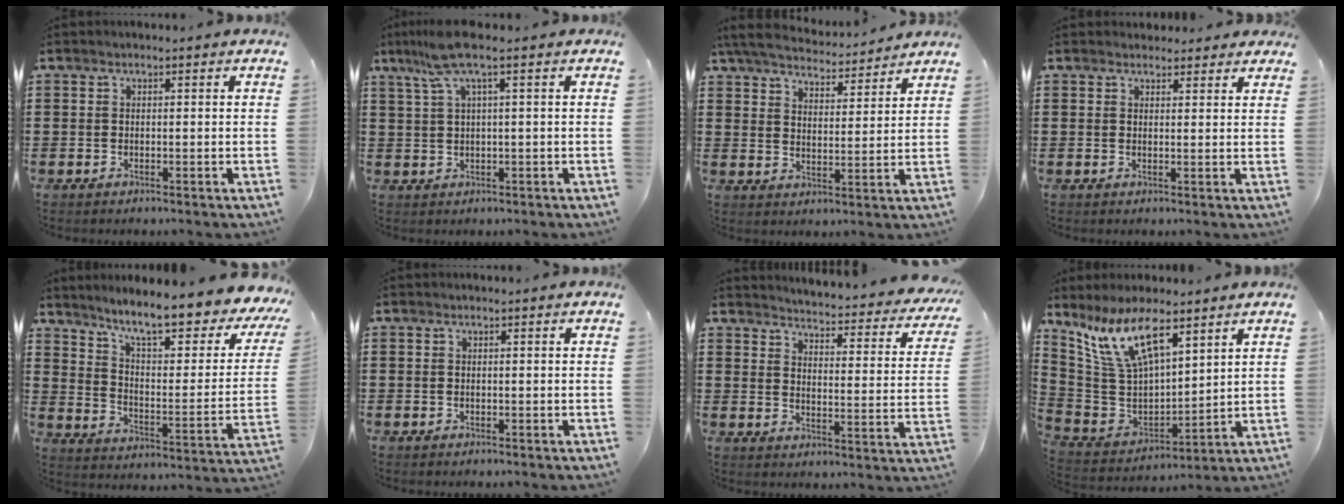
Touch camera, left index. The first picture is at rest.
{"total": 5.9, "force": [2.4, 0.5, 5.3], "torque": [-0.122, -0.003, 0.039]}
{"total": 5.8, "force": [5.6, 0.5, 1.3], "torque": [-0.052, -0.032, 0.098]}
{"total": 2.2, "force": [2.1, 0.7, 0.2], "torque": [-0.001, -0.001, 0.039]}
{"total": 10.1, "force": [8.0, 0.7, 6.1], "torque": [-0.125, -0.061, 0.128]}
{"total": 0.0}
{"total": 3.7, "force": [3.6, -0.5, 0.8], "torque": [-0.029, -0.043, 0.052]}
{"total": 12.5, "force": [7.9, 4.6, 8.6], "torque": [-0.200, -0.024, 0.145]}